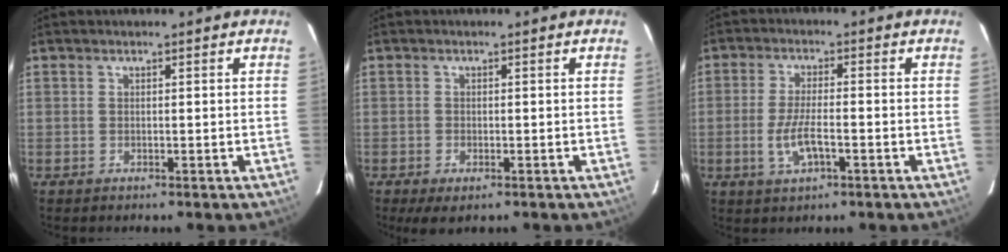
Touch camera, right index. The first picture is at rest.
{"total": 3.2, "force": [-1.9, 1.6, 2.1], "torque": [-0.045, -0.012, -0.031]}
{"total": 6.5, "force": [-2.3, 1.9, 5.7], "torque": [-0.117, -0.007, -0.042]}